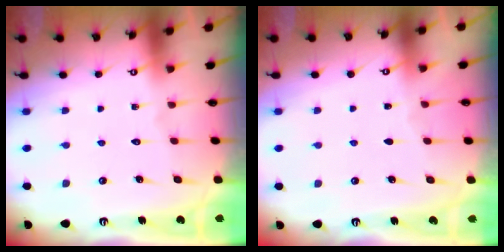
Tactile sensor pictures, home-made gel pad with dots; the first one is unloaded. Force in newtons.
{"total": 2.3, "press": 2.2, "slide": 0.2}